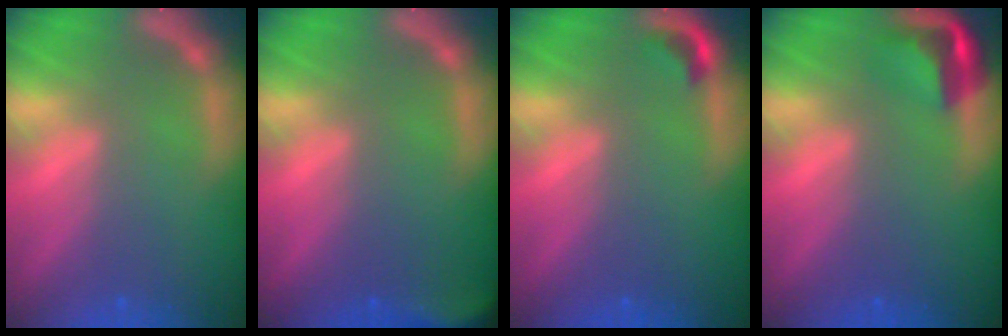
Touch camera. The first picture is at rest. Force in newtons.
{"total": 4.4}
{"total": 1.4}
{"total": 3.9}